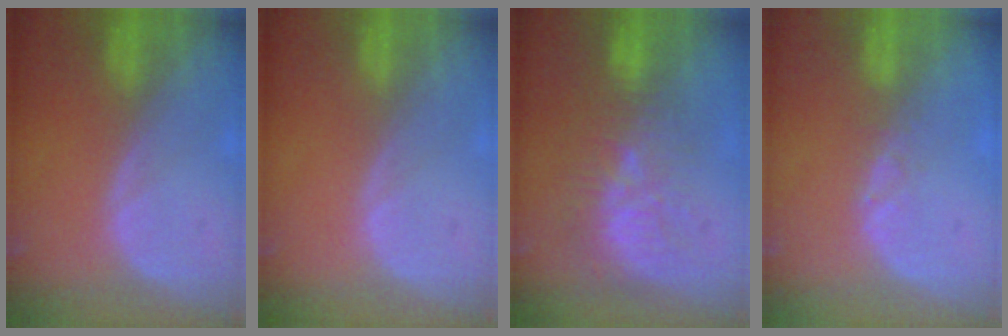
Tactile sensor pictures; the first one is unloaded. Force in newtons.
{"total": 0.0}
{"total": 9.9, "press": 8.9, "slide": 4.3}
{"total": 1.3, "press": 1.0, "slide": 0.8}